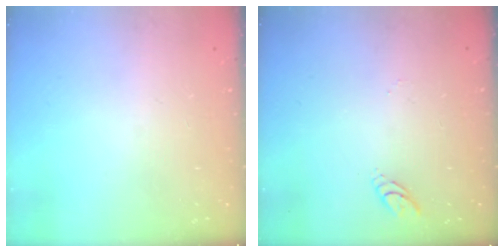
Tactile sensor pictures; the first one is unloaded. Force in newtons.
{"total": 4.6, "press": 4.5, "slide": 0.4}